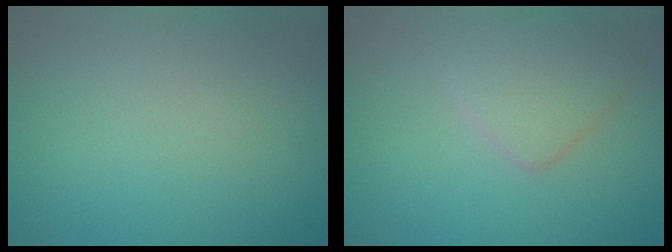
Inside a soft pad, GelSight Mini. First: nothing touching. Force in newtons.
{"total": 3.0, "press": 3.0, "slide": 0.1}